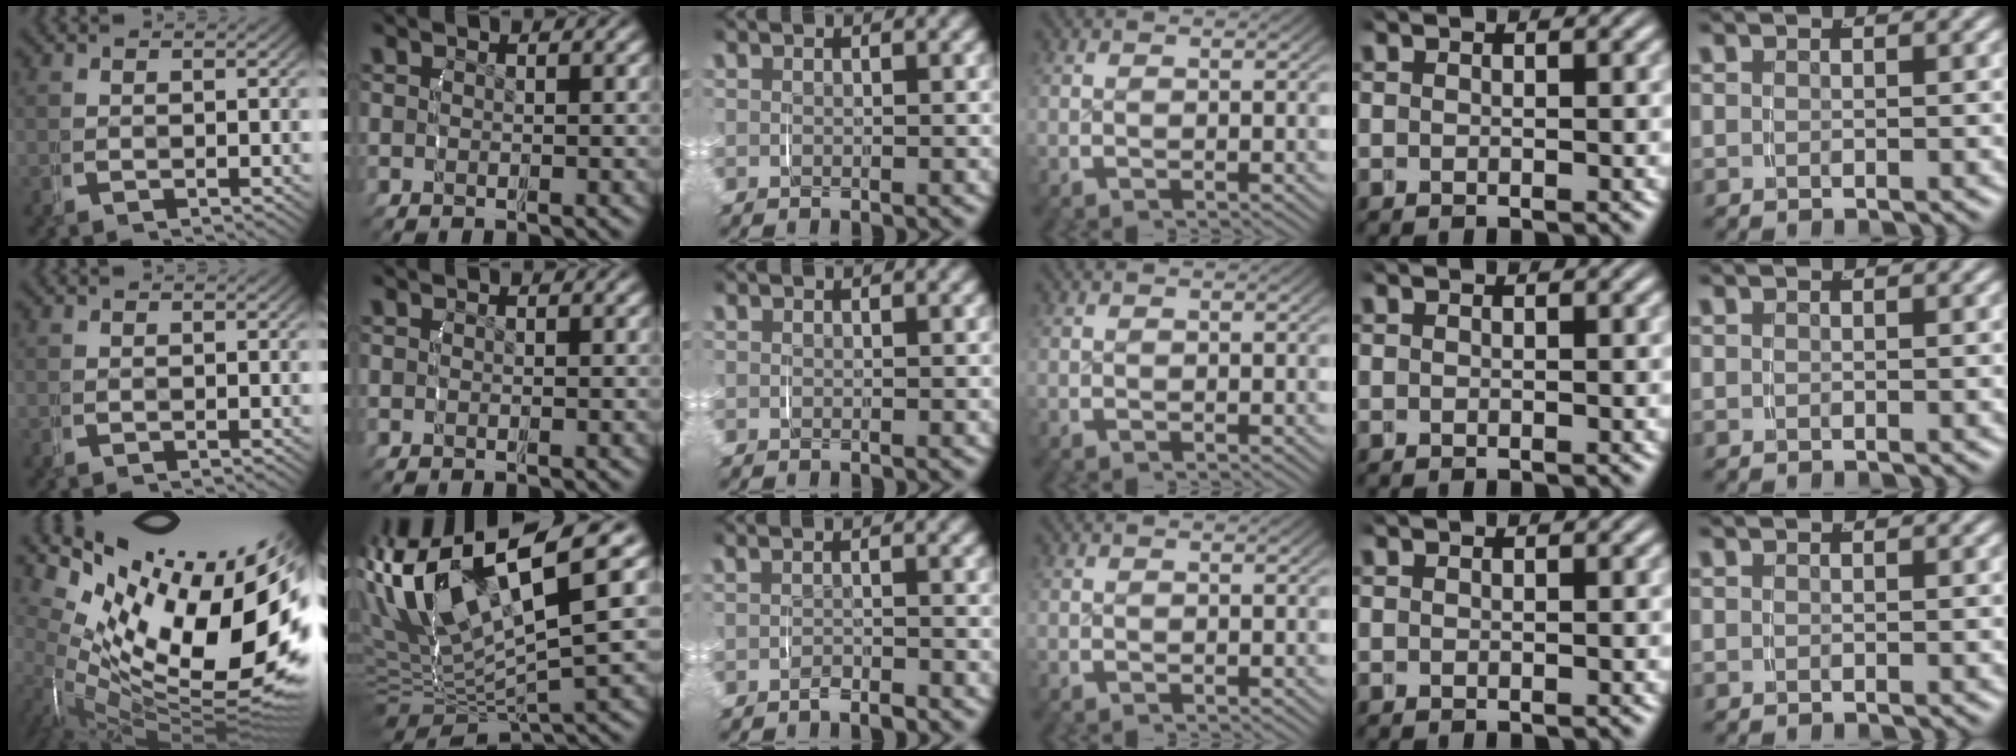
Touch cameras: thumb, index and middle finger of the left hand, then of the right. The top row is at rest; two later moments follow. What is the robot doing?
{"motion": "grasp_and_lifting", "object": "router"}